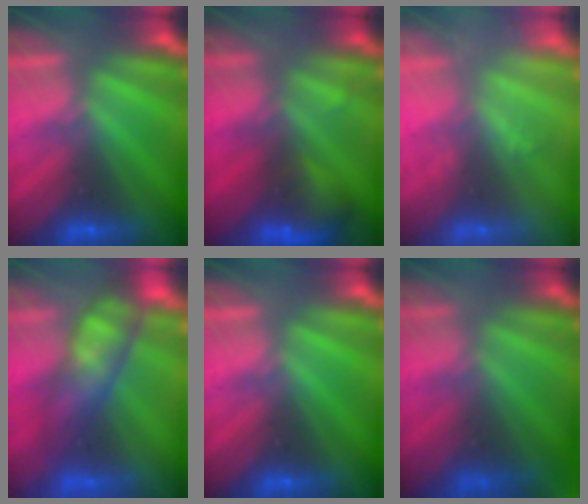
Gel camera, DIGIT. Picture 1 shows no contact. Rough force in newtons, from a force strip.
{"total": 5.8}
{"total": 1.7}
{"total": 4.8}
{"total": 0.0}
{"total": 10.1}